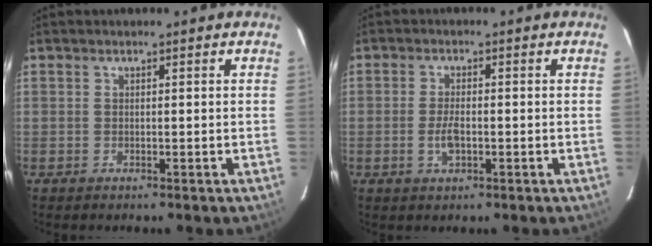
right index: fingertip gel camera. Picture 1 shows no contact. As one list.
[{"total": 3.6, "force": [-1.1, 1.6, 3.1], "torque": [-0.065, -0.001, -0.019]}]